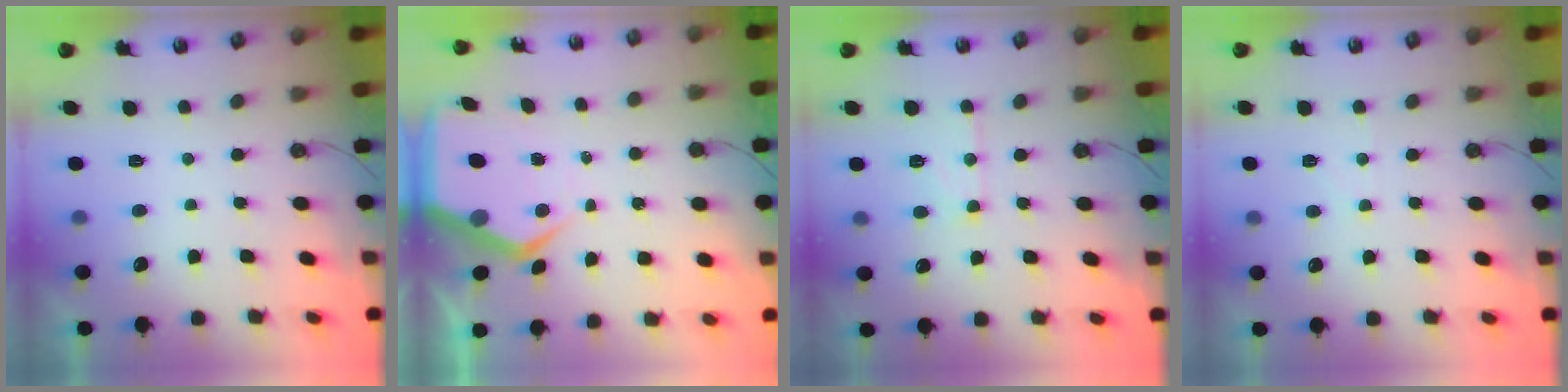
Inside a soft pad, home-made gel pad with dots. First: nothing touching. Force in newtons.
{"total": 7.9, "press": 7.8, "slide": 0.8}
{"total": 9.4, "press": 9.4, "slide": 0.9}
{"total": 2.9, "press": 2.9, "slide": 0.5}